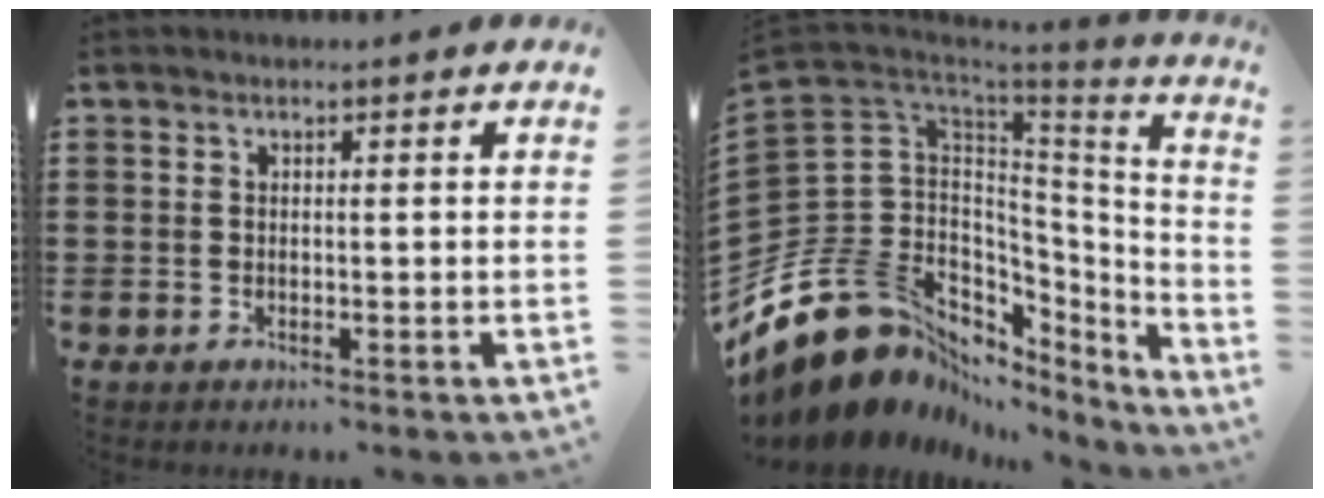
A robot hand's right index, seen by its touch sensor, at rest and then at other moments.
{"total": 19.5, "force": [-9.4, 14.0, 9.8], "torque": [-0.251, -0.016, -0.140]}